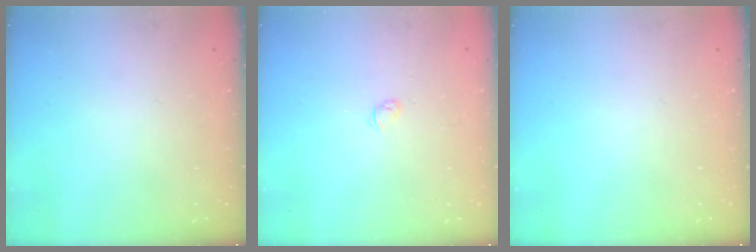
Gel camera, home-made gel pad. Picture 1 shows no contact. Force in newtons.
{"total": 3.0, "press": 2.9, "slide": 0.6}
{"total": 0.0}